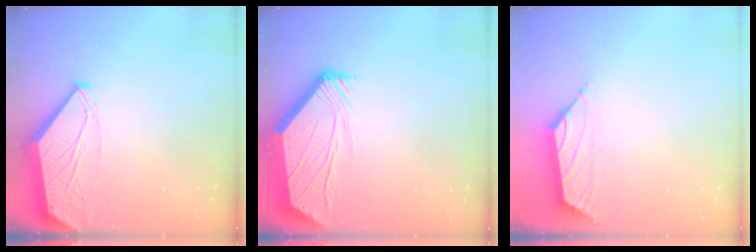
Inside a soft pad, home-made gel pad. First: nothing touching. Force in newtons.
{"total": 3.4, "press": 3.3, "slide": 0.5}
{"total": 1.7, "press": 1.6, "slide": 0.6}